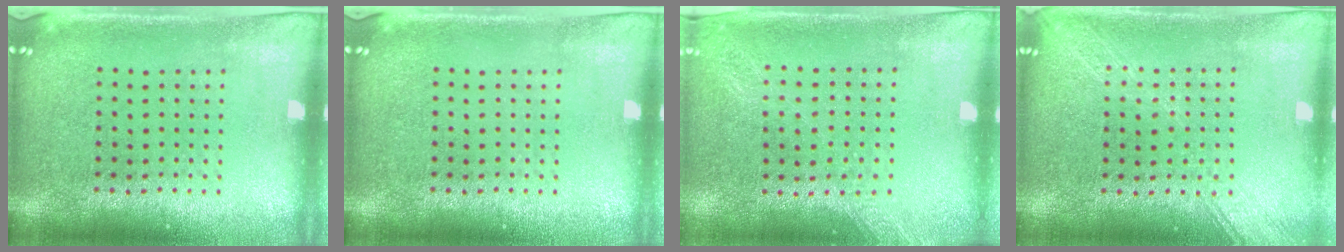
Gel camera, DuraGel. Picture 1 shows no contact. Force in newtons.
{"total": 0.0}
{"total": 1.2, "press": 1.2, "slide": 0.4}
{"total": 1.7, "press": 1.7, "slide": 0.2}